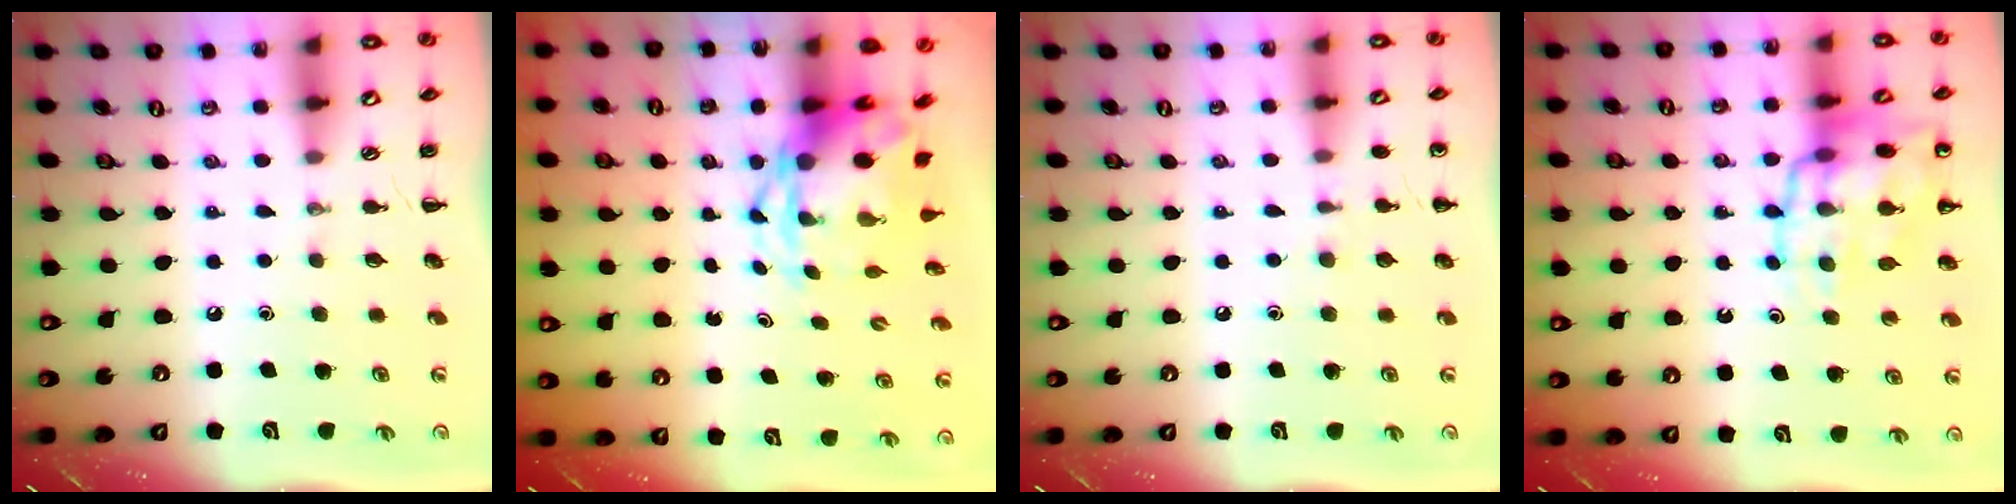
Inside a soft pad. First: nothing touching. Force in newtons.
{"total": 4.7, "press": 4.5, "slide": 1.2}
{"total": 4.9, "press": 4.7, "slide": 1.5}
{"total": 15.6, "press": 15.5, "slide": 2.2}